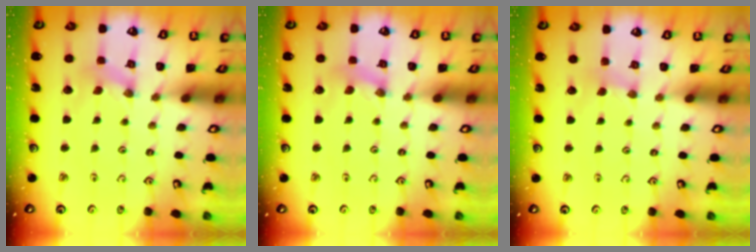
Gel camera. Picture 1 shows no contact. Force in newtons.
{"total": 1.5, "press": 1.5, "slide": 0.0}
{"total": 2.2, "press": 2.2, "slide": 0.4}